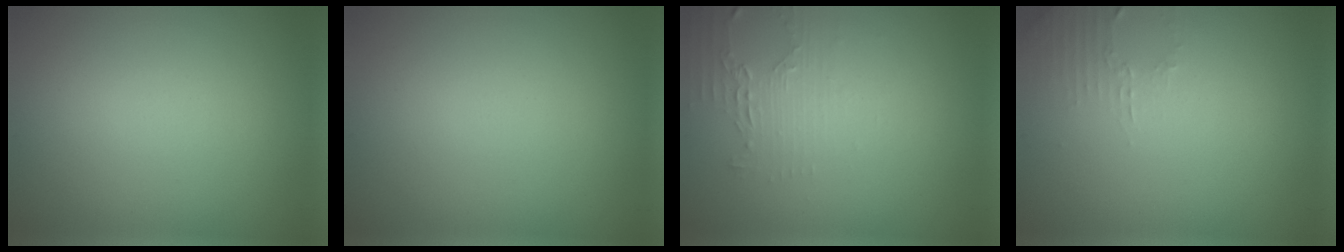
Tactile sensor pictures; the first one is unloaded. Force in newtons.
{"total": 0.0}
{"total": 1.7, "press": 1.7, "slide": 0.3}
{"total": 1.4, "press": 1.4, "slide": 0.4}